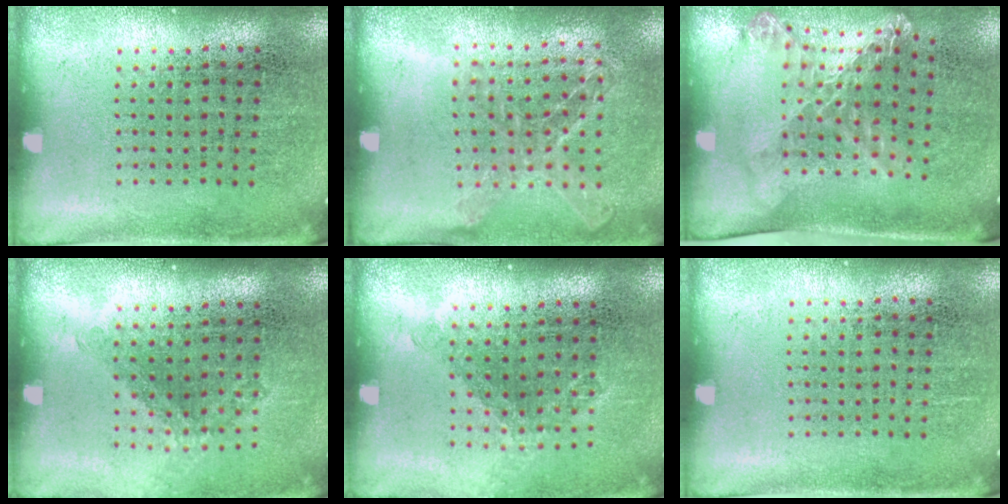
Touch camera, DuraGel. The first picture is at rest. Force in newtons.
{"total": 1.1, "press": 1.1, "slide": 0.3}
{"total": 1.8, "press": 1.3, "slide": 1.2}
{"total": 1.2, "press": 0.9, "slide": 0.8}
{"total": 1.2, "press": 0.9, "slide": 0.7}
{"total": 0.0}